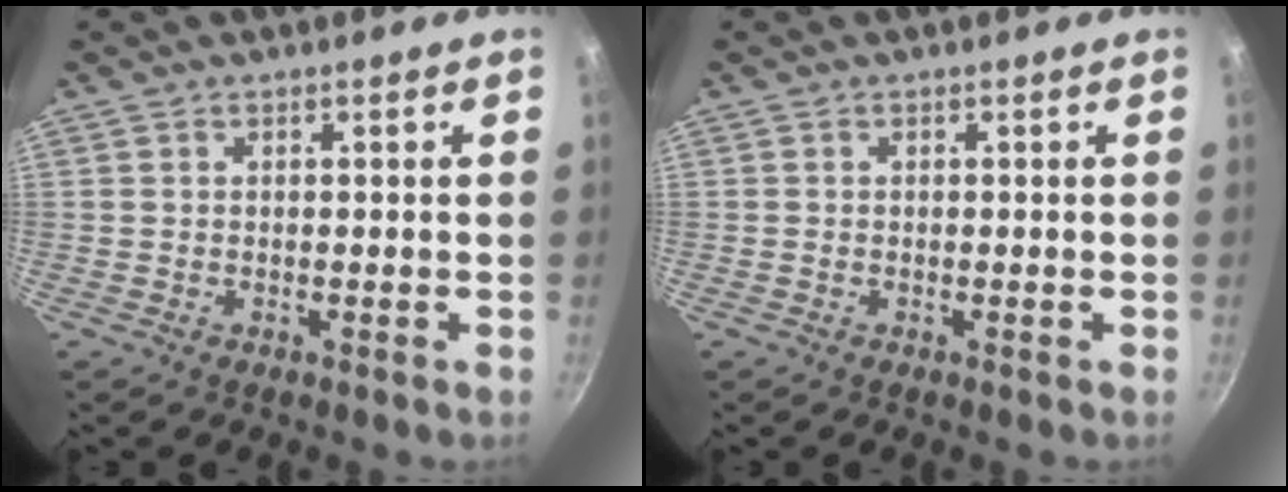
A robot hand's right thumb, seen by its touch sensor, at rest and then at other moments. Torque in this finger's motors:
{"motor_torque": [-0.22, -0.53, 0.33, -0.24, -0.02]}